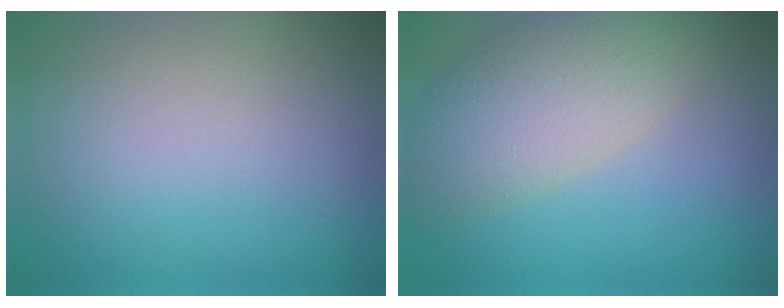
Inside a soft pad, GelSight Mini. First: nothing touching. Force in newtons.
{"total": 6.3, "press": 6.3, "slide": 0.5}